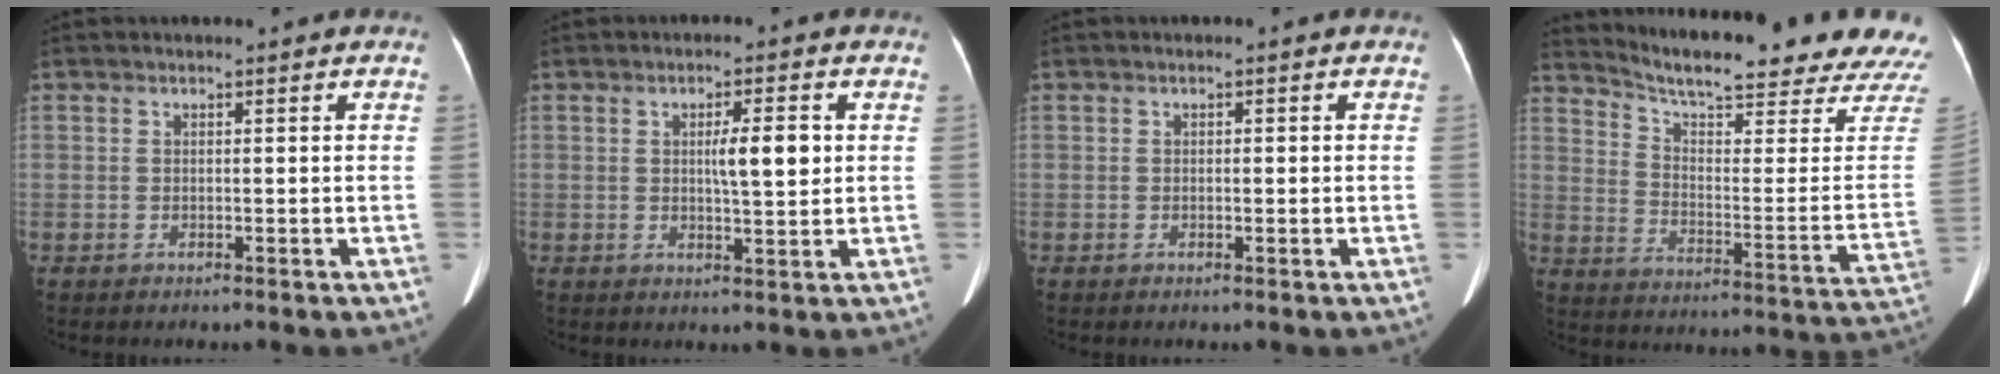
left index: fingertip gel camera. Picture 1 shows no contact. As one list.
[{"total": 4.9, "force": [0.9, 0.8, 4.8], "torque": [-0.075, 0.002, 0.013]}, {"total": 0.7, "force": [-0.1, 0.3, 0.6], "torque": [-0.009, 0.003, 0.000]}, {"total": 24.1, "force": [22.4, 0.2, 8.8], "torque": [-0.145, -0.098, 0.287]}]